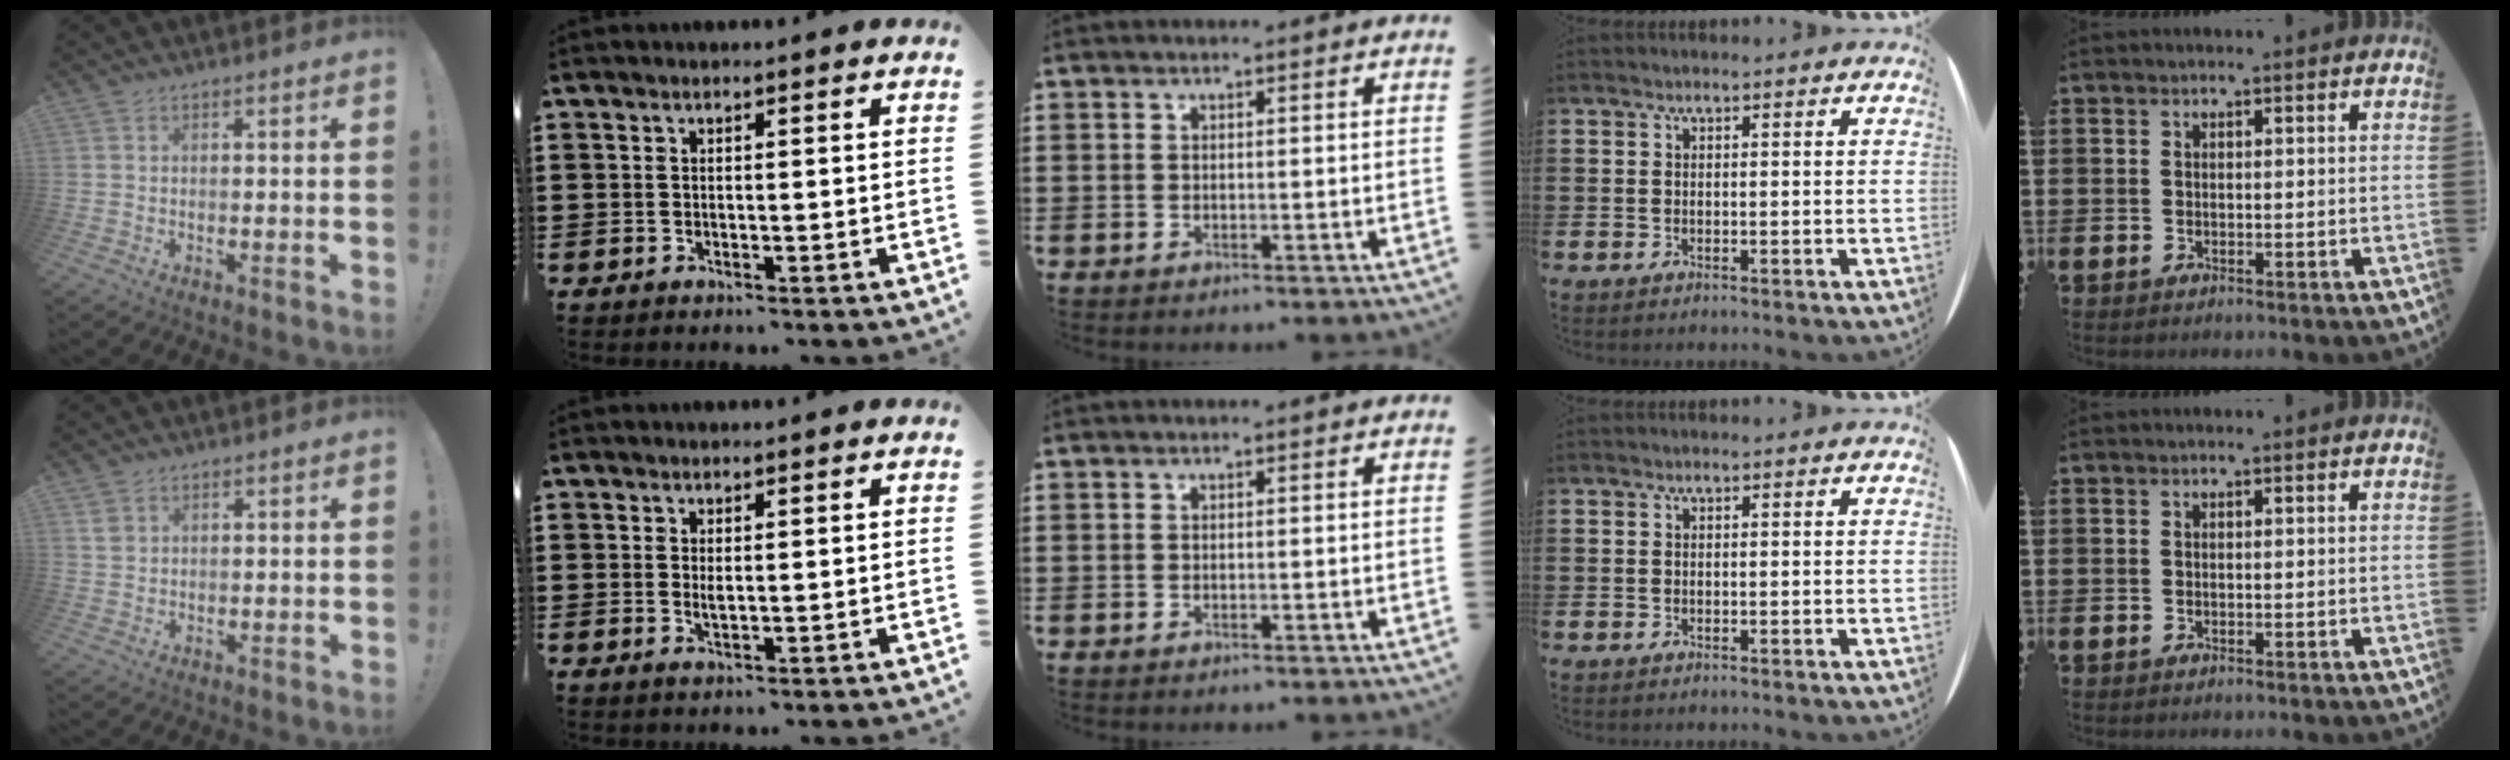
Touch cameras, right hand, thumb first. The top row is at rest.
{"thumb": {"total": 2.3, "force": [1.3, 1.6, 1.0], "torque": [-0.013, -0.003, 0.025]}, "index": {"total": 1.3, "force": [0.2, 0.2, 1.2], "torque": [-0.025, -0.001, 0.004]}}